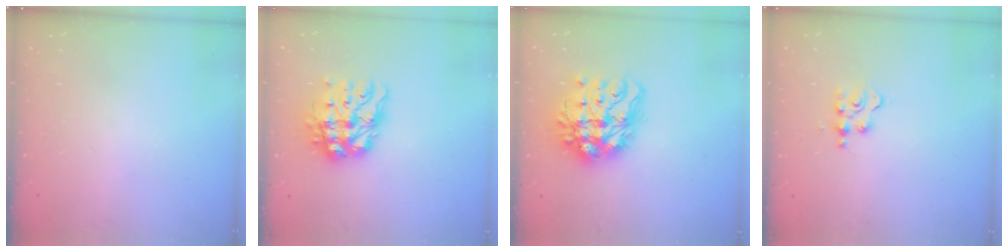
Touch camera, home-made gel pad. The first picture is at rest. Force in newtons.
{"total": 12.8, "press": 12.8, "slide": 1.4}
{"total": 16.7, "press": 16.7, "slide": 1.4}
{"total": 2.3, "press": 2.3, "slide": 0.3}